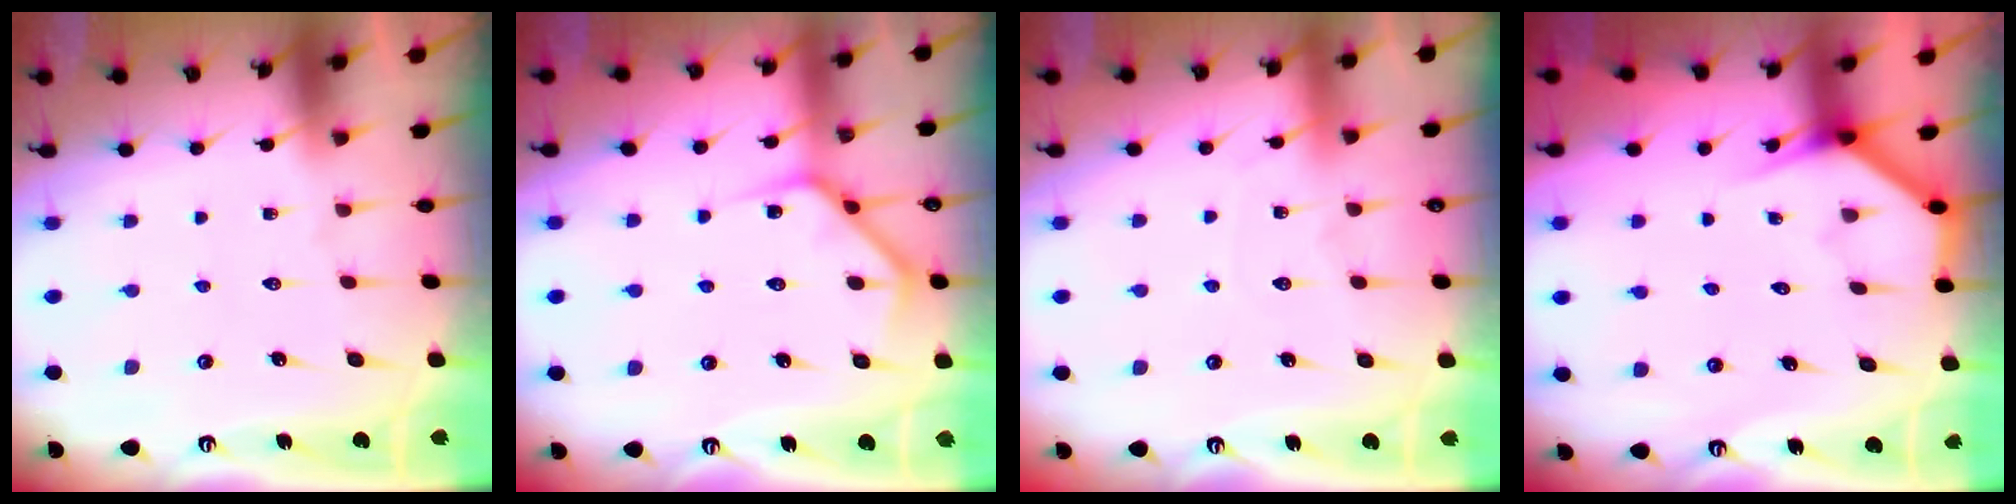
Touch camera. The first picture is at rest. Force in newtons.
{"total": 7.4, "press": 7.3, "slide": 0.8}
{"total": 3.1, "press": 3.1, "slide": 0.4}
{"total": 3.8, "press": 3.8, "slide": 0.3}